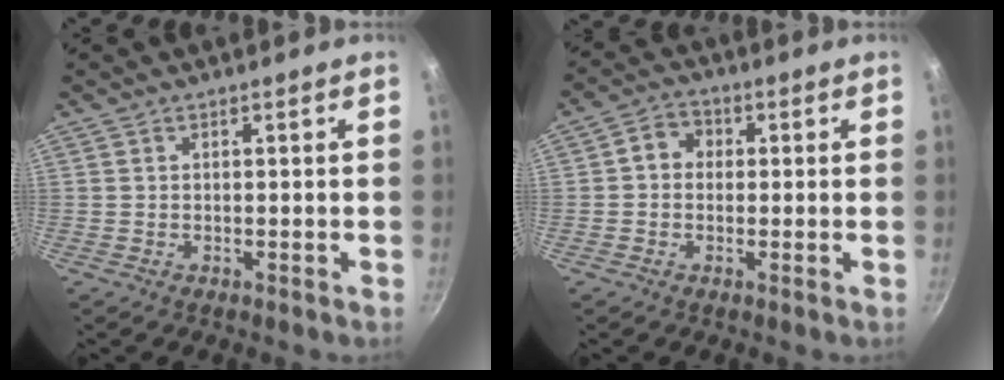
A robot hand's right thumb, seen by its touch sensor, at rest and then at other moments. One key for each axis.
{"total": 4.6, "fx": 0.4, "fy": 4.0, "fz": 2.3, "tx": -0.019, "ty": 0.007, "tz": -0.007}